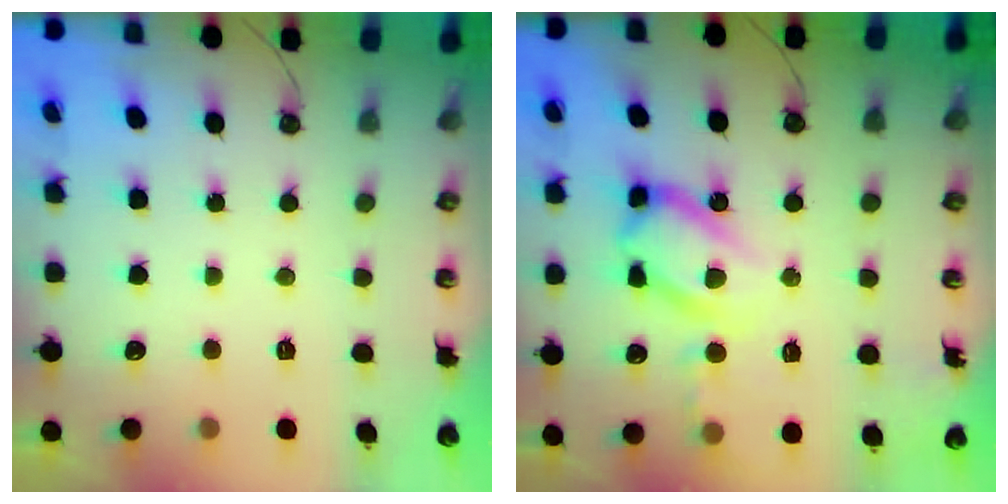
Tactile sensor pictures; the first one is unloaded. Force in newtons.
{"total": 15.5, "press": 15.3, "slide": 2.6}